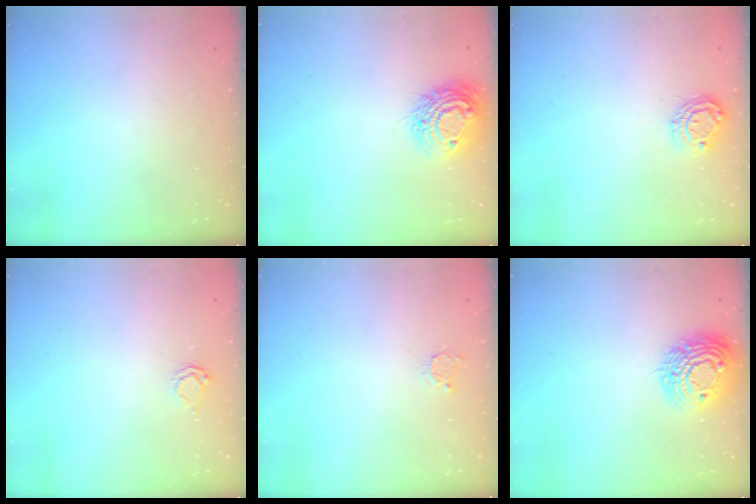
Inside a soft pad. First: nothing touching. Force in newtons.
{"total": 13.1, "press": 13.1, "slide": 0.9}
{"total": 7.7, "press": 7.7, "slide": 0.4}
{"total": 2.5, "press": 2.4, "slide": 0.3}
{"total": 2.3, "press": 2.3, "slide": 0.3}
{"total": 14.5, "press": 14.5, "slide": 1.0}